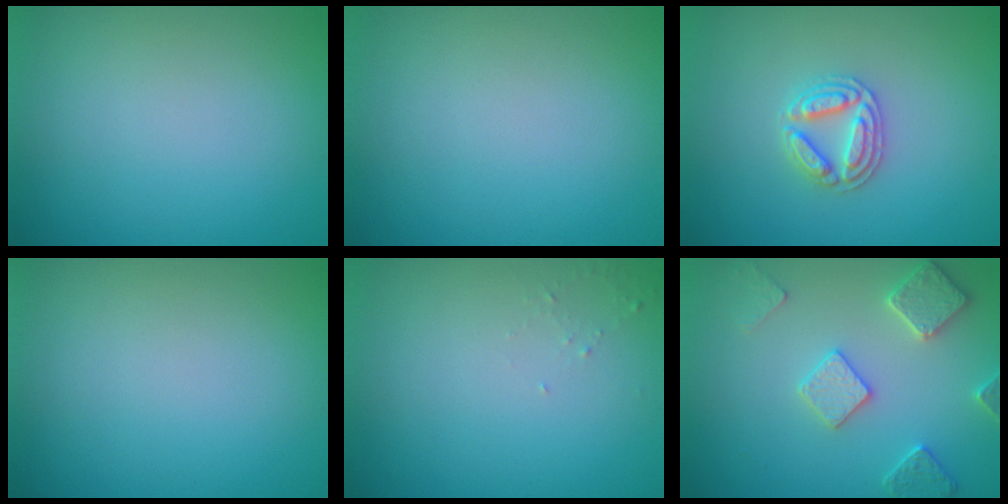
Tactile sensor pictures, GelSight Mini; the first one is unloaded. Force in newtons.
{"total": 0.0}
{"total": 2.8, "press": 2.7, "slide": 0.5}
{"total": 0.0}
{"total": 0.7, "press": 0.6, "slide": 0.2}
{"total": 3.5, "press": 3.4, "slide": 0.9}